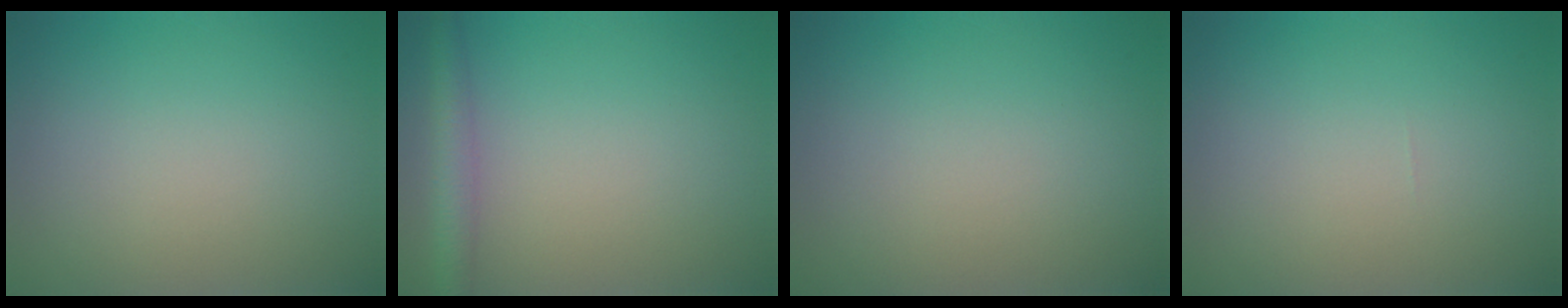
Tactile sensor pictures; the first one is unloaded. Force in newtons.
{"total": 2.7, "press": 2.7, "slide": 0.1}
{"total": 0.0}
{"total": 0.0}